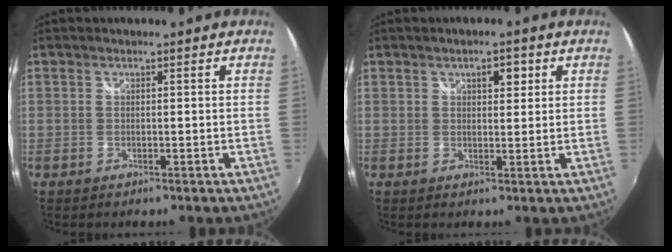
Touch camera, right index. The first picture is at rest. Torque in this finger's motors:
{"motor_torque": [0.04, 0.02, 0.15, 0.01]}